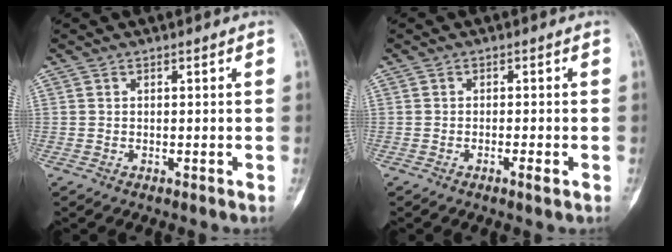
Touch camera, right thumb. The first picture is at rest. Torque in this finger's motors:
{"motor_torque": [-0.60, 0.25, -0.02, -0.12, -0.02]}